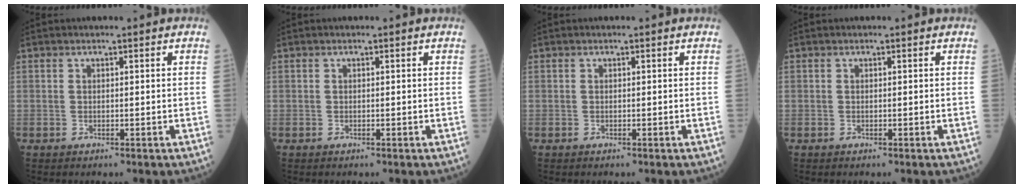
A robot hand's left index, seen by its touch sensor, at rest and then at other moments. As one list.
[{"total": 0.0}, {"total": 0.0}, {"total": 0.0}]